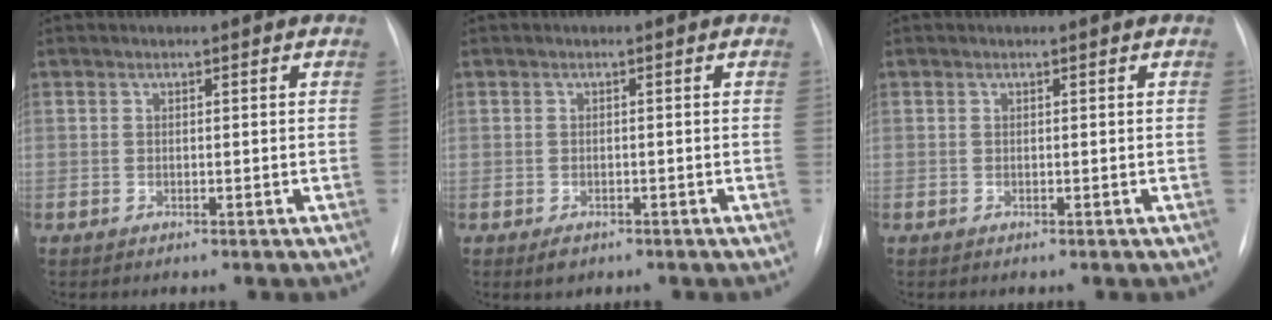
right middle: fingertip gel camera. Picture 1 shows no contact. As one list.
[{"total": 1.7, "force": [-1.1, 1.0, 0.8], "torque": [-0.016, -0.001, -0.009]}, {"total": 0.0}]